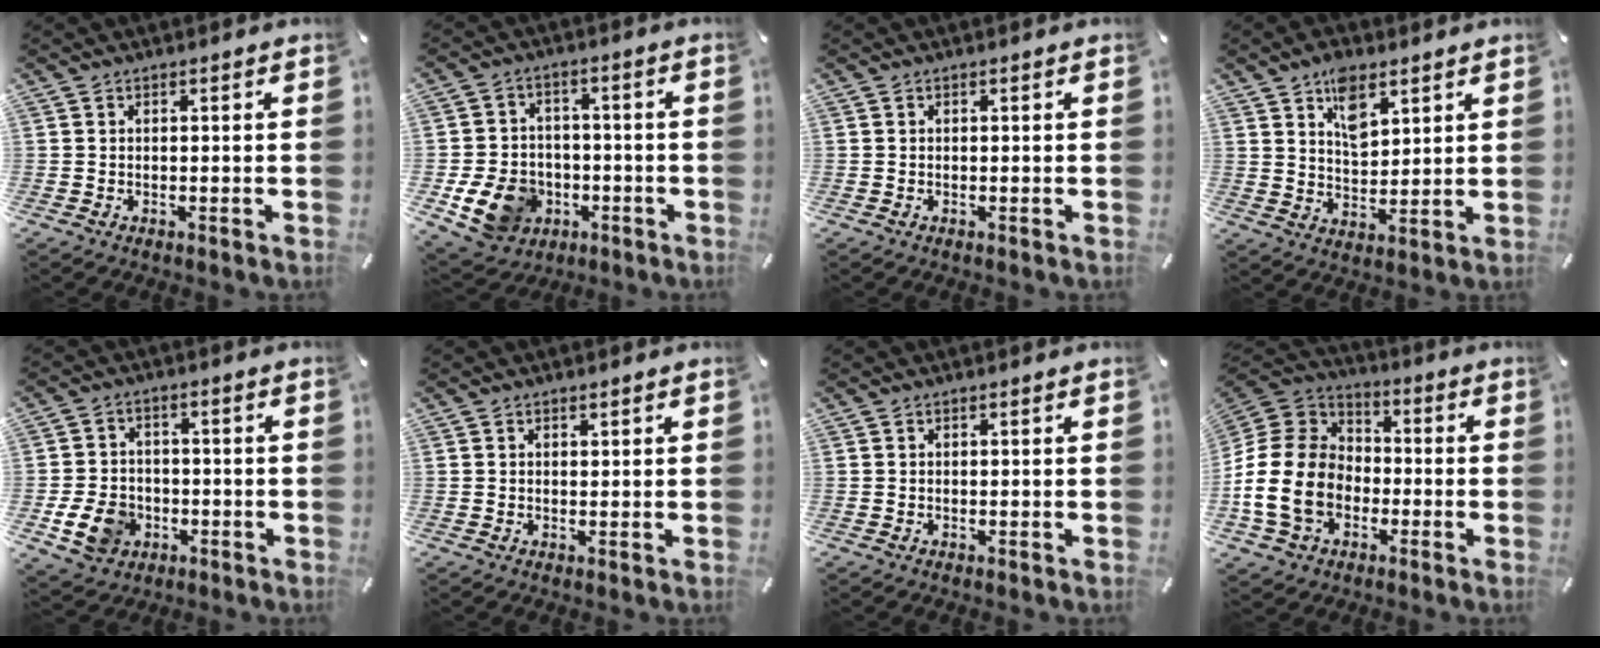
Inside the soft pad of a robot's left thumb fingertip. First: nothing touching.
{"total": 12.3, "force": [-4.2, 9.8, 6.1], "torque": [-0.125, 0.023, -0.068]}
{"total": 0.0}
{"total": 8.3, "force": [4.8, 4.9, 4.6], "torque": [-0.067, -0.020, 0.083]}
{"total": 9.0, "force": [-2.7, 7.3, 4.5], "torque": [-0.091, 0.012, -0.049]}
{"total": 0.7, "force": [0.4, 0.4, 0.2], "torque": [-0.005, 0.001, 0.008]}
{"total": 0.0}
{"total": 17.0, "force": [-4.7, 13.4, 9.3], "torque": [-0.207, 0.037, -0.088]}